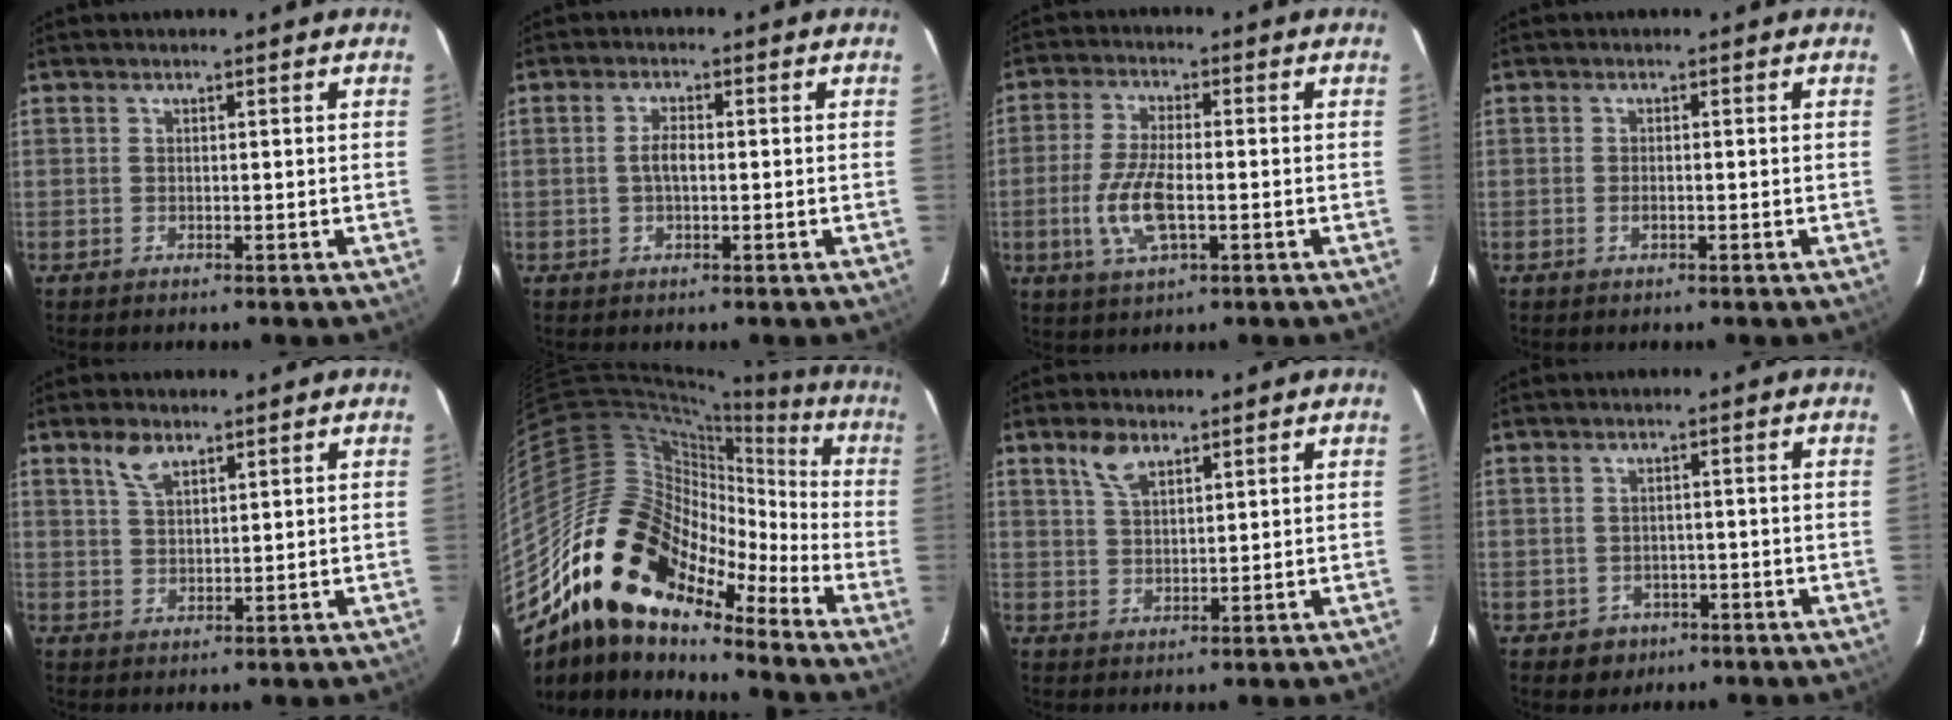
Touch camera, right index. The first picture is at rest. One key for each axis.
{"total": 2.5, "fx": -0.2, "fy": 1.0, "fz": 2.3, "tx": -0.047, "ty": 0.005, "tz": -0.003}
{"total": 9.2, "fx": -2.2, "fy": 3.3, "fz": 8.4, "tx": -0.179, "ty": -0.005, "tz": -0.042}
{"total": 1.1, "fx": -0.5, "fy": 0.6, "fz": 0.8, "tx": -0.017, "ty": -0.002, "tz": -0.008}
{"total": 4.1, "fx": 2.7, "fy": 1.8, "fz": 2.4, "tx": -0.046, "ty": 0.007, "tz": 0.054}
{"total": 19.7, "fx": -13.5, "fy": 10.6, "fz": 9.5, "tx": -0.170, "ty": 0.011, "tz": -0.257}
{"total": 4.7, "fx": 3.0, "fy": 2.2, "fz": 2.8, "tx": -0.053, "ty": 0.008, "tz": 0.060}
{"total": 4.0, "fx": -1.6, "fy": 3.6, "fz": 0.5, "tx": -0.021, "ty": 0.009, "tz": -0.015}